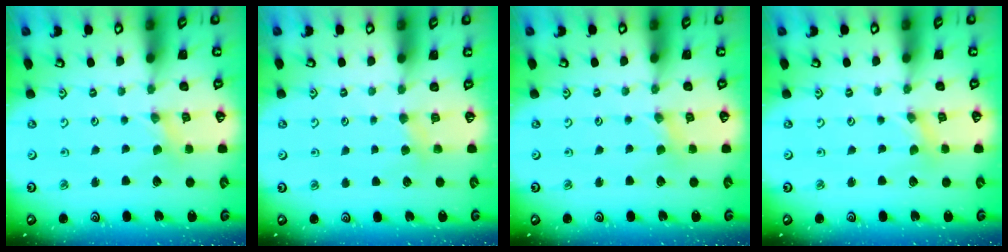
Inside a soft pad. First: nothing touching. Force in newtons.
{"total": 2.9, "press": 2.9, "slide": 0.5}
{"total": 1.9, "press": 1.9, "slide": 0.3}
{"total": 0.0}